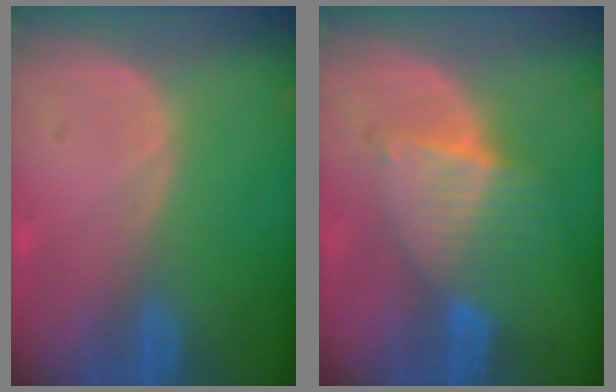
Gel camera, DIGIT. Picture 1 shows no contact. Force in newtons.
{"total": 6.6, "press": 6.2, "slide": 2.4}